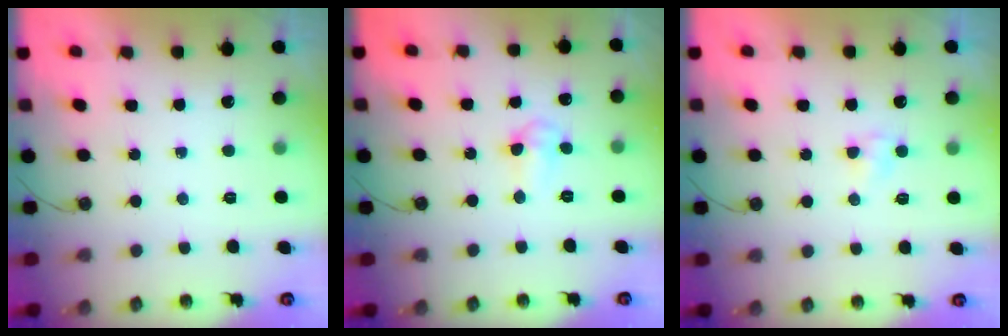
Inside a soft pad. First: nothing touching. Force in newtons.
{"total": 4.5, "press": 4.4, "slide": 1.0}
{"total": 4.0, "press": 3.9, "slide": 0.4}